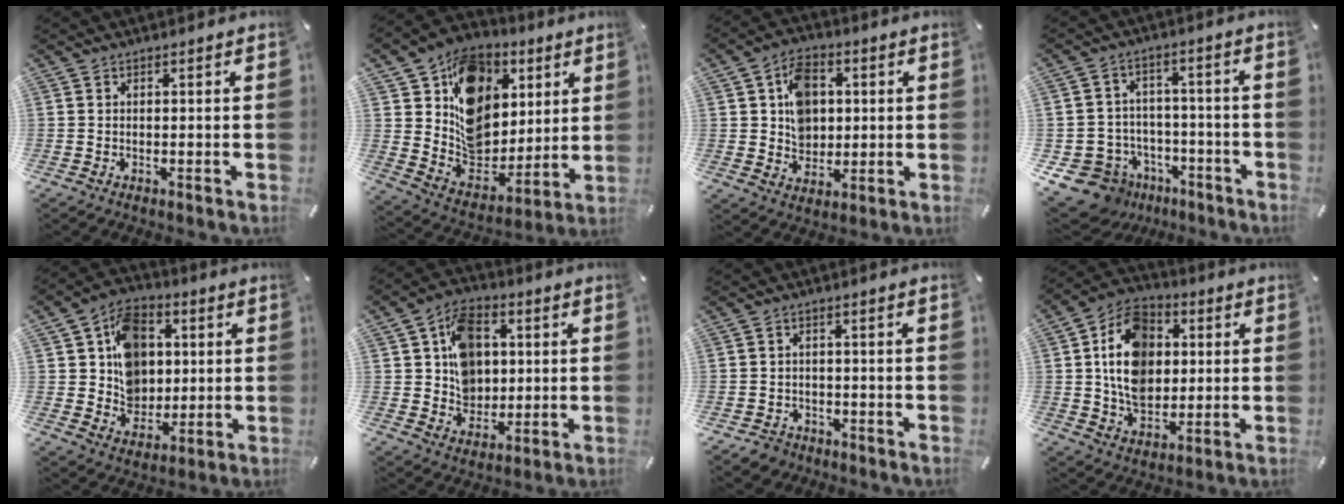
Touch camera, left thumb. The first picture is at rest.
{"total": 15.6, "force": [4.9, 13.2, 6.8], "torque": [-0.098, -0.038, 0.096]}
{"total": 9.3, "force": [1.6, 7.9, 4.6], "torque": [-0.072, 0.011, 0.031]}
{"total": 11.1, "force": [-6.5, 8.5, 2.9], "torque": [-0.069, 0.043, -0.108]}
{"total": 12.8, "force": [2.0, 11.3, 5.7], "torque": [-0.091, 0.003, 0.045]}
{"total": 11.5, "force": [2.2, 9.9, 5.5], "torque": [-0.085, 0.007, 0.049]}
{"total": 3.5, "force": [-2.2, 2.7, 0.7], "torque": [-0.010, 0.014, -0.043]}
{"total": 15.6, "force": [1.5, 12.2, 9.5], "torque": [-0.182, 0.019, 0.029]}